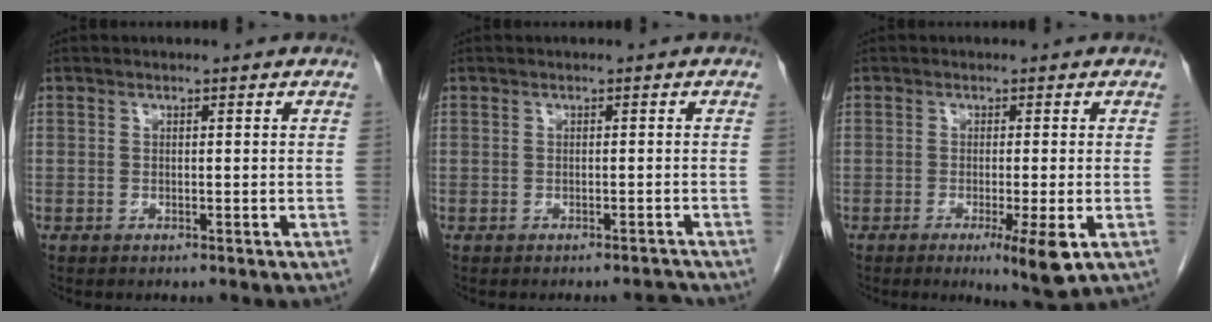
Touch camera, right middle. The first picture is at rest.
{"total": 1.9, "force": [-1.9, -0.4, 0.2], "torque": [0.001, -0.003, -0.022]}
{"total": 5.7, "force": [-2.5, -0.1, 5.1], "torque": [-0.071, -0.017, -0.033]}